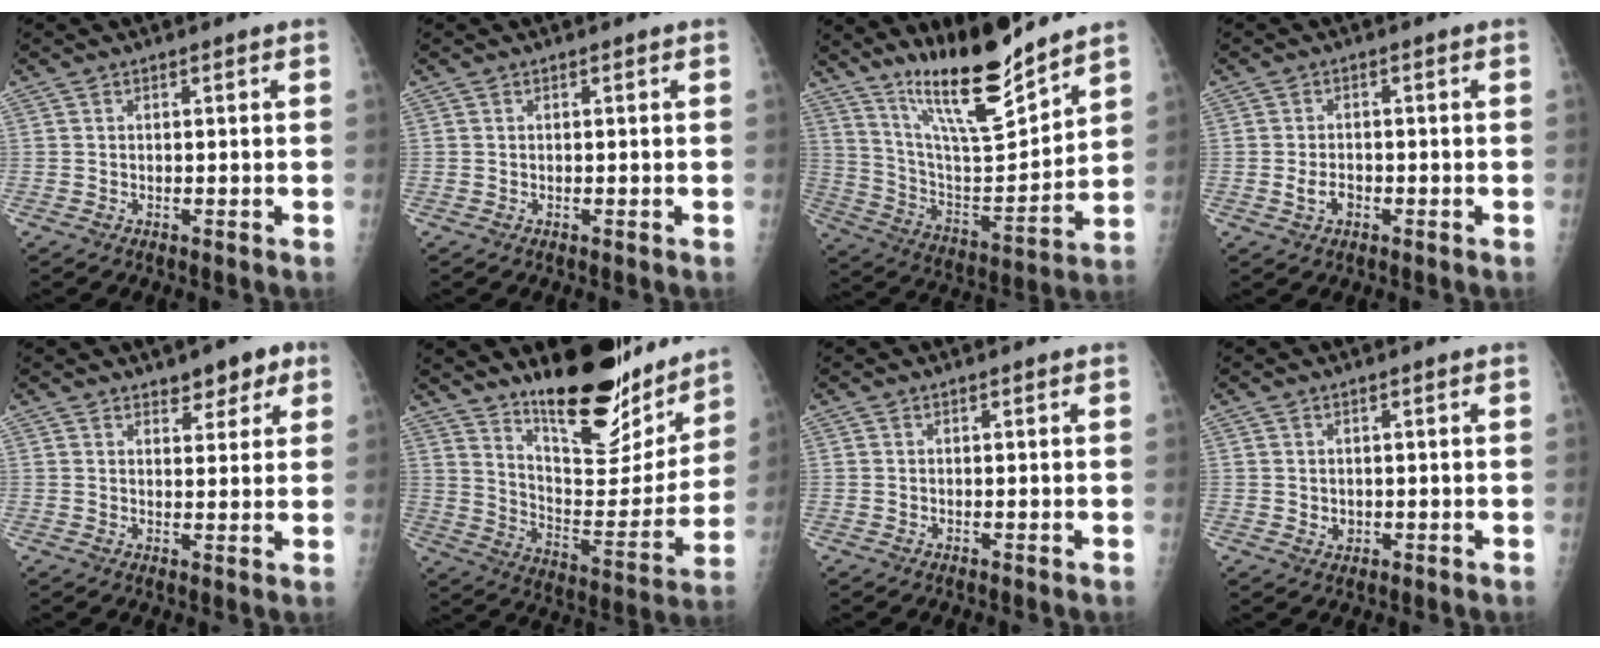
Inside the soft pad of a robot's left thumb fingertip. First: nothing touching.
{"total": 0.0}
{"total": 17.5, "force": [14.0, 2.7, 10.1], "torque": [-0.146, -0.095, 0.258]}
{"total": 2.7, "force": [-0.8, 1.9, 1.7], "torque": [-0.030, 0.005, -0.013]}
{"total": 5.2, "force": [3.3, 2.8, 2.8], "torque": [-0.006, -0.015, 0.044]}
{"total": 22.1, "force": [17.2, 7.3, 11.8], "torque": [-0.127, -0.121, 0.269]}
{"total": 0.0}
{"total": 1.5, "force": [0.2, 1.3, 0.7], "torque": [-0.008, -0.002, 0.009]}